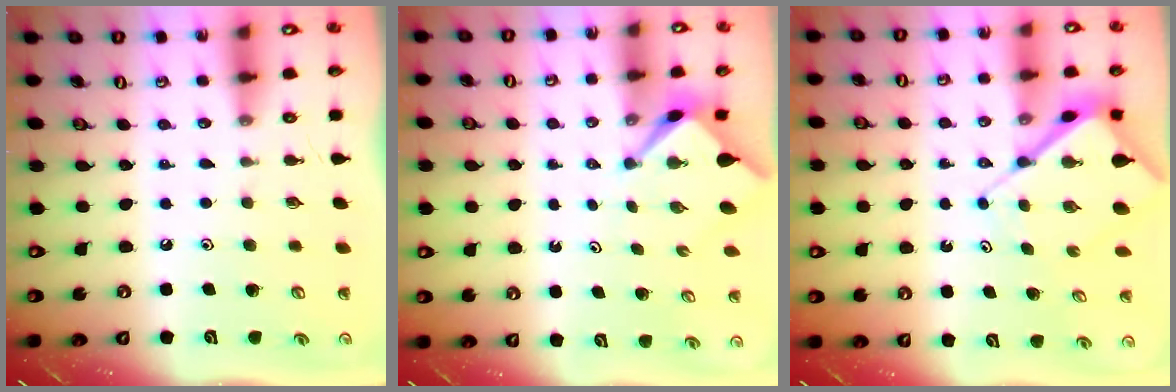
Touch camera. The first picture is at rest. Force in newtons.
{"total": 3.0, "press": 3.0, "slide": 0.3}
{"total": 8.0, "press": 7.9, "slide": 0.9}